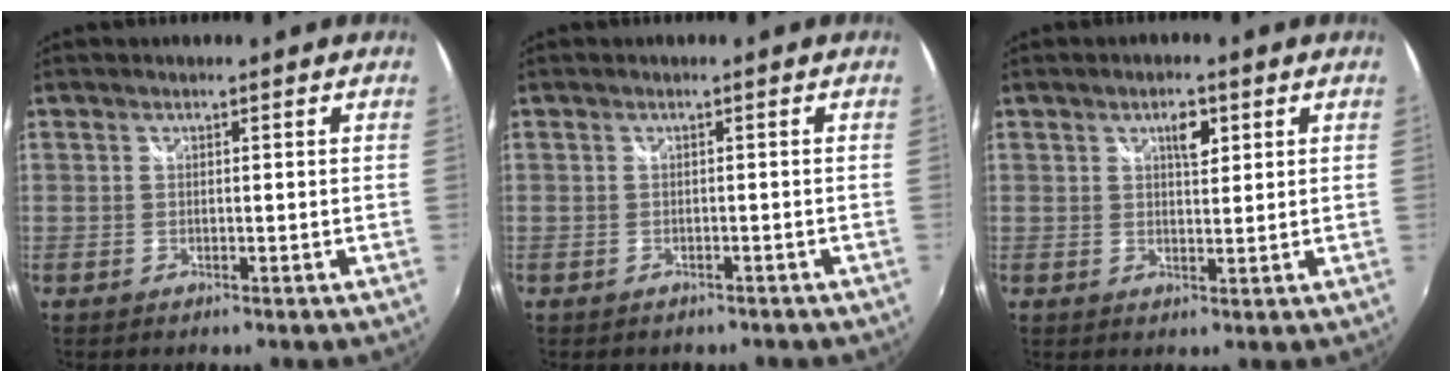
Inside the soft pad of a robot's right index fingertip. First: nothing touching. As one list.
[{"total": 2.1, "force": [-1.7, 1.0, 0.7], "torque": [-0.019, -0.011, -0.019]}, {"total": 3.3, "force": [1.6, 1.2, 2.6], "torque": [-0.040, 0.006, 0.026]}]